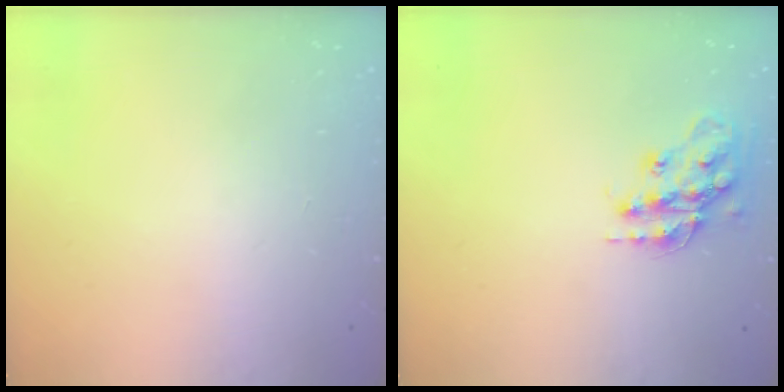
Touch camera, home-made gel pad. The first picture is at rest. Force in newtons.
{"total": 15.4, "press": 15.4, "slide": 1.0}